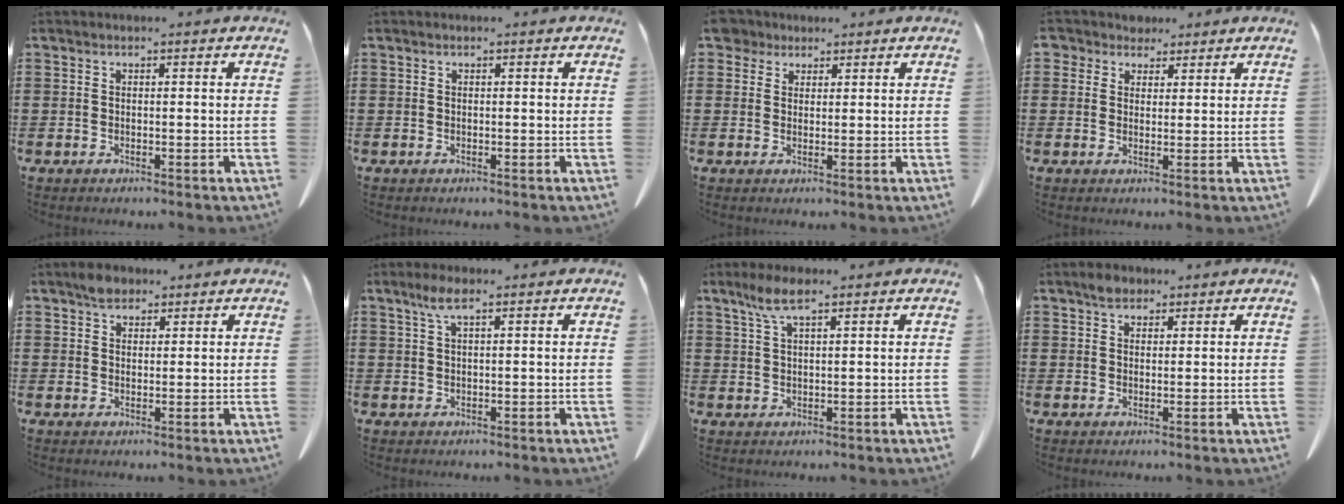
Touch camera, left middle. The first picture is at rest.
{"total": 0.0}
{"total": 3.3, "force": [2.4, 2.1, 0.9], "torque": [-0.021, 0.009, 0.044]}
{"total": 3.4, "force": [2.5, 2.3, 0.5], "torque": [-0.016, 0.008, 0.045]}
{"total": 2.9, "force": [2.3, 1.5, 1.0], "torque": [-0.016, 0.003, 0.042]}
{"total": 3.3, "force": [1.8, 0.6, 2.7], "torque": [-0.057, 0.005, 0.030]}
{"total": 4.7, "force": [2.8, 1.1, 3.6], "torque": [-0.077, 0.005, 0.050]}
{"total": 2.4, "force": [1.8, 1.3, 0.9], "torque": [-0.013, 0.002, 0.033]}